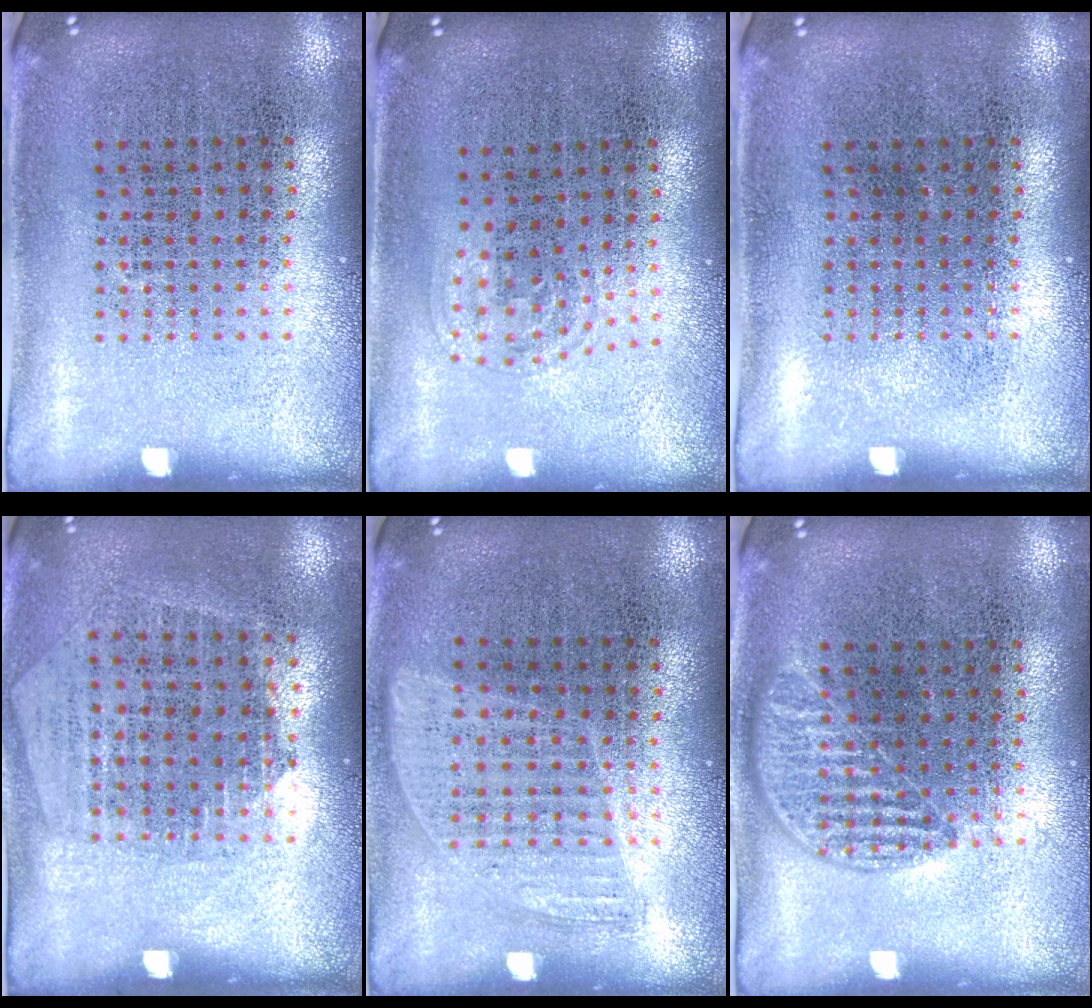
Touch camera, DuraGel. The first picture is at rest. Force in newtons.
{"total": 1.0, "press": 0.7, "slide": 0.7}
{"total": 0.0}
{"total": 1.3, "press": 1.1, "slide": 0.6}
{"total": 0.9, "press": 0.8, "slide": 0.4}
{"total": 1.0, "press": 0.8, "slide": 0.5}